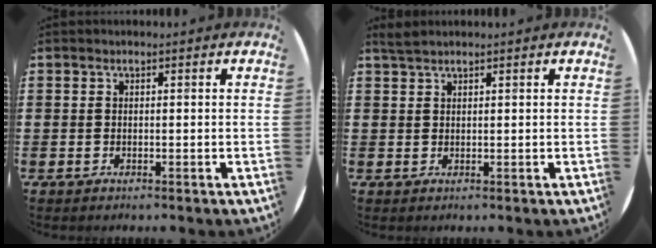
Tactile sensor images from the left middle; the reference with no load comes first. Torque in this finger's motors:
{"motor_torque": [0.35, -0.28, 0.01, 0.00]}